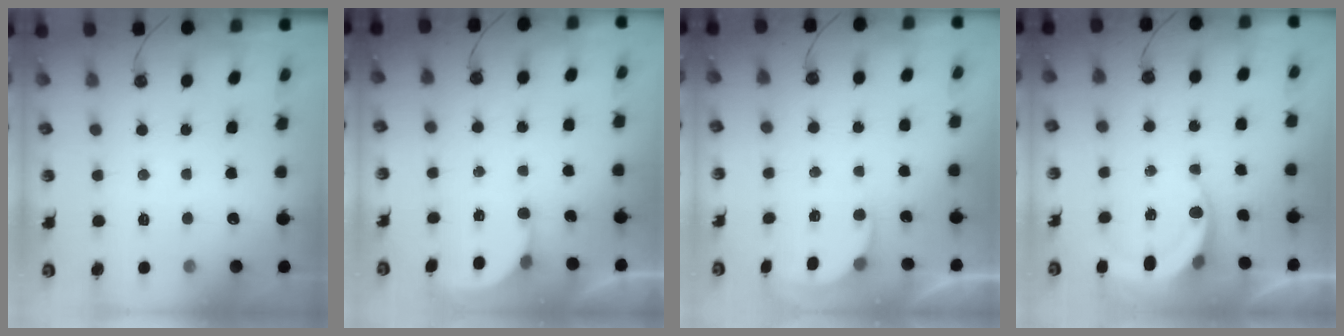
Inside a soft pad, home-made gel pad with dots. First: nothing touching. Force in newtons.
{"total": 1.6, "press": 1.6, "slide": 0.3}
{"total": 3.3, "press": 3.1, "slide": 1.2}
{"total": 4.6, "press": 4.6, "slide": 0.3}